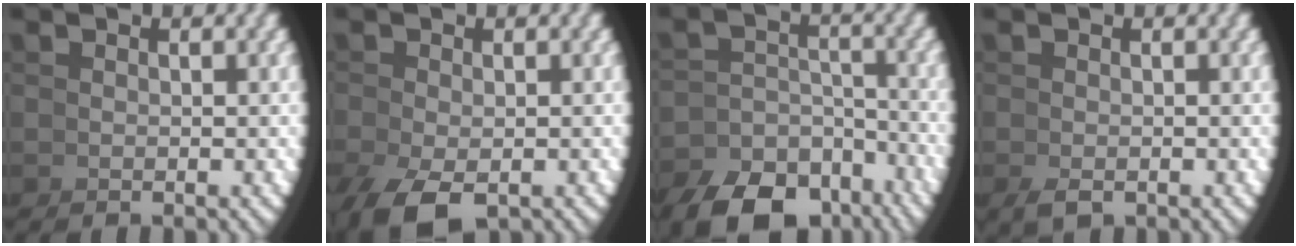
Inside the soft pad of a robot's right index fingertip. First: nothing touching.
{"total": 3.1, "force": [-2.1, 1.1, 1.9], "torque": [-0.047, -0.030, -0.015]}
{"total": 7.6, "force": [-6.0, 3.1, 3.4], "torque": [-0.036, -0.021, -0.088]}
{"total": 1.1, "force": [-0.8, 0.5, 0.5], "torque": [-0.015, -0.012, -0.004]}